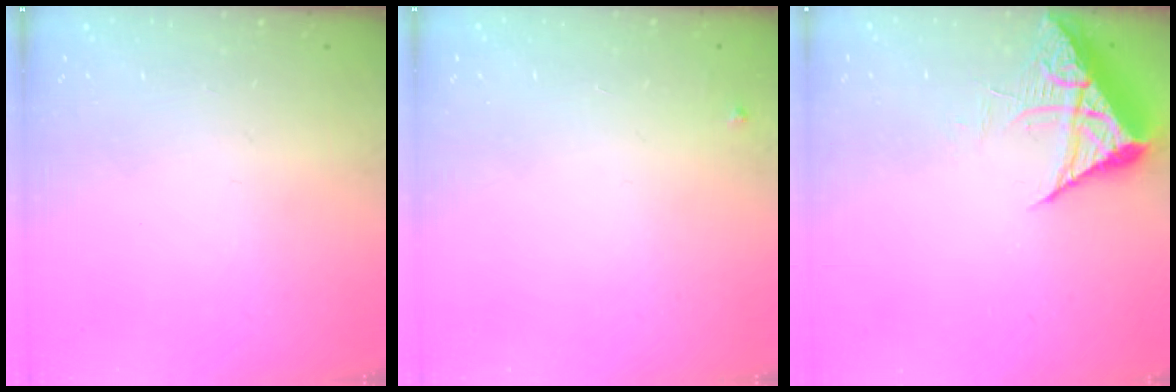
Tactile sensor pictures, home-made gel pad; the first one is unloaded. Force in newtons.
{"total": 3.2, "press": 3.2, "slide": 0.5}
{"total": 7.2, "press": 7.2, "slide": 0.8}